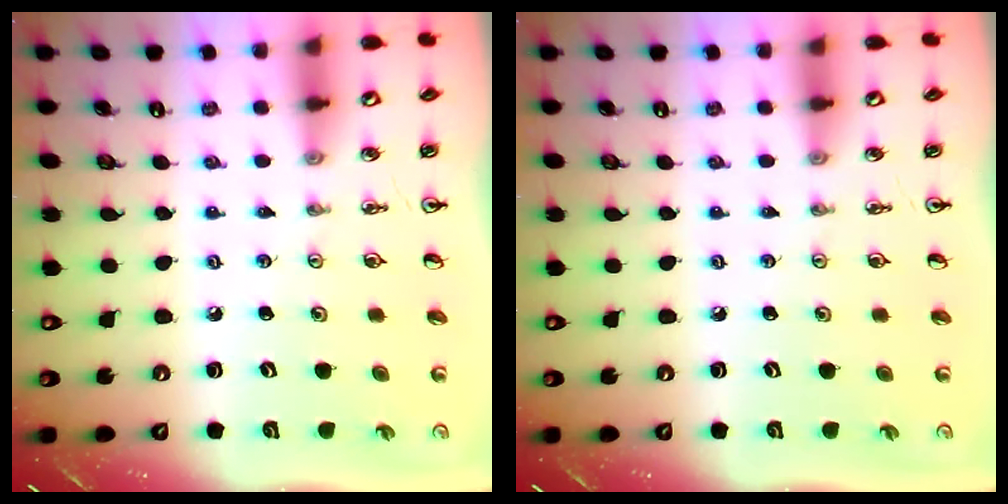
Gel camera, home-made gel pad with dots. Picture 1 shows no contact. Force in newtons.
{"total": 0.0}